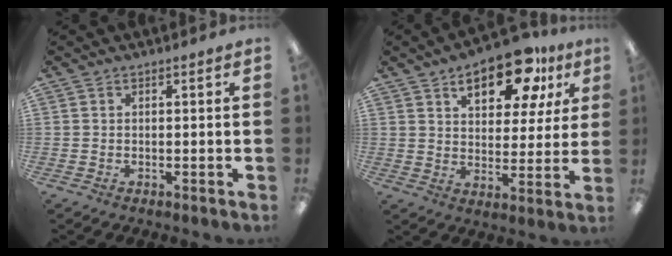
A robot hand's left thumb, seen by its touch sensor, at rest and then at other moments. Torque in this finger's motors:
{"motor_torque": [0.36, 0.45, -0.09, -0.04, 0.09]}